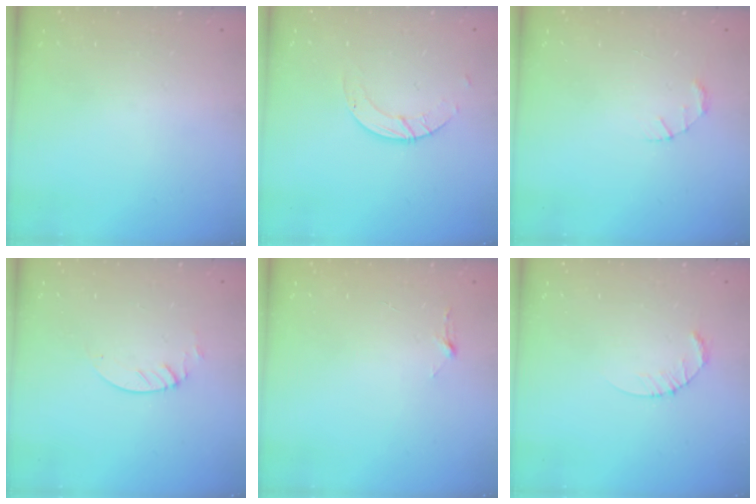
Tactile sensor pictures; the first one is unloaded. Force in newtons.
{"total": 3.6, "press": 3.6, "slide": 0.2}
{"total": 1.5, "press": 1.5, "slide": 0.3}
{"total": 2.1, "press": 2.1, "slide": 0.2}
{"total": 2.9, "press": 2.9, "slide": 0.3}
{"total": 2.6, "press": 2.6, "slide": 0.4}